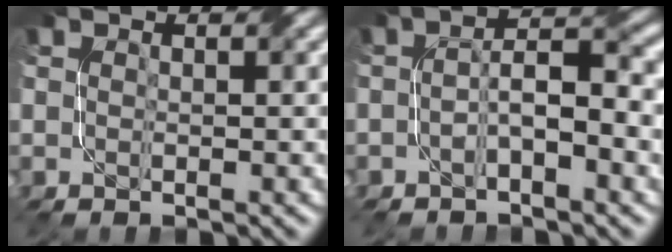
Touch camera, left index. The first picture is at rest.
{"total": 4.5, "force": [-1.2, 1.3, 4.1], "torque": [-0.074, 0.013, -0.025]}